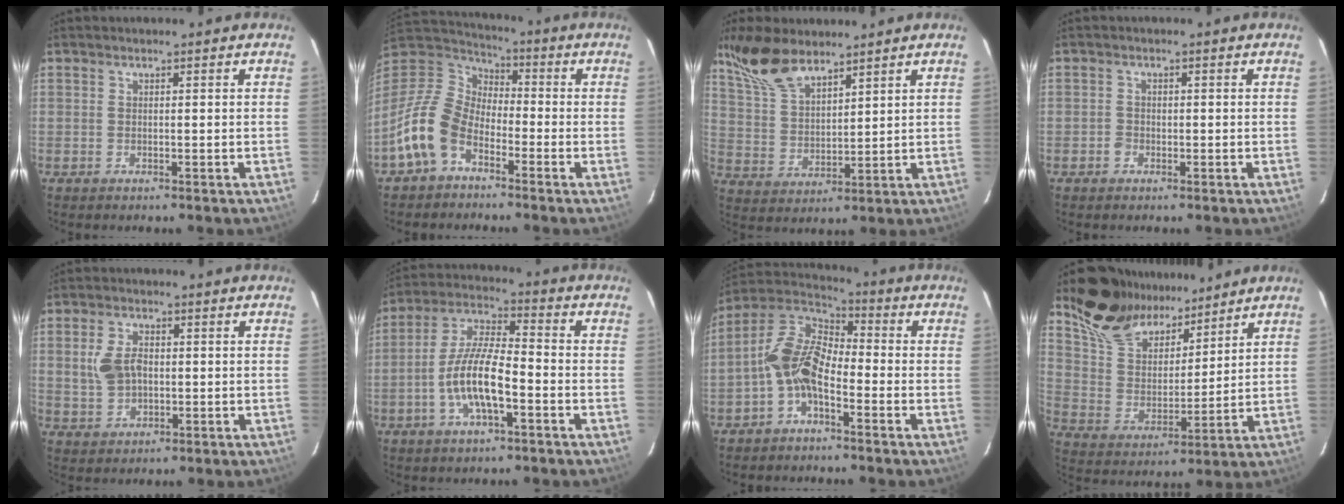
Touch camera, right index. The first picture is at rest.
{"total": 13.0, "force": [-6.6, 8.3, 7.5], "torque": [-0.165, 0.011, -0.138]}
{"total": 10.8, "force": [8.4, 4.1, 5.5], "torque": [-0.117, 0.021, 0.173]}
{"total": 1.3, "force": [-0.7, 1.1, 0.2], "torque": [-0.004, 0.002, -0.012]}
{"total": 6.1, "force": [0.4, 4.1, 4.5], "torque": [-0.097, 0.006, 0.015]}
{"total": 11.3, "force": [-4.1, 3.3, 10.0], "torque": [-0.208, 0.004, -0.078]}
{"total": 9.8, "force": [-3.7, 5.1, 7.4], "torque": [-0.158, 0.020, -0.080]}
{"total": 18.1, "force": [13.7, 8.9, 7.8], "torque": [-0.171, 0.026, 0.261]}